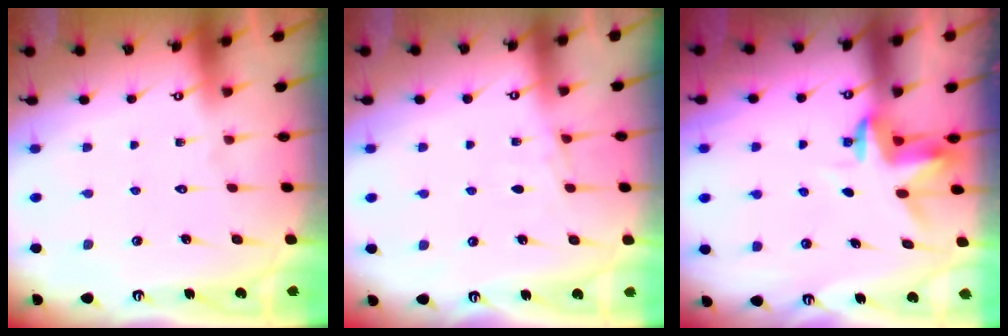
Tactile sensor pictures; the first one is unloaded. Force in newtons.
{"total": 4.1, "press": 4.1, "slide": 0.4}
{"total": 3.6, "press": 3.6, "slide": 0.2}